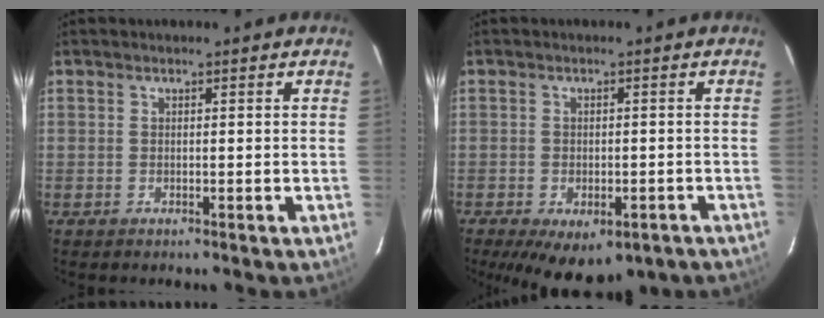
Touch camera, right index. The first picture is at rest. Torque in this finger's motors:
{"motor_torque": [1.74, -0.40, 1.05, 0.21]}